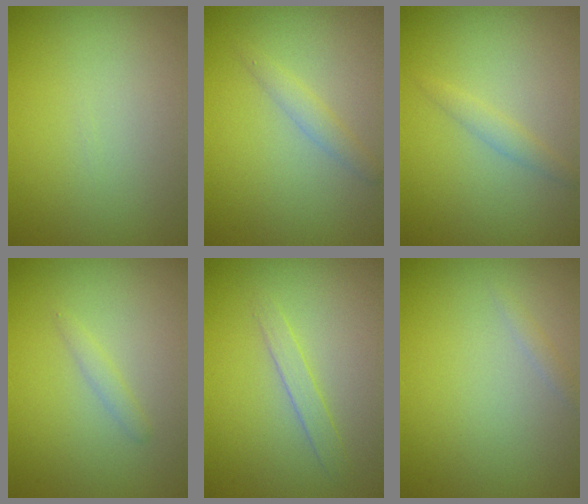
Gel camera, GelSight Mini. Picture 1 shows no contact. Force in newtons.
{"total": 1.4, "press": 1.4, "slide": 0.0}
{"total": 1.2, "press": 1.2, "slide": 0.0}
{"total": 0.9, "press": 0.9, "slide": 0.0}
{"total": 1.3, "press": 1.3, "slide": 0.0}
{"total": 0.7, "press": 0.7, "slide": 0.1}